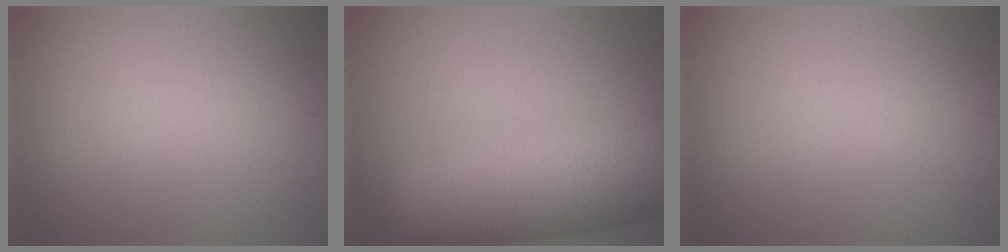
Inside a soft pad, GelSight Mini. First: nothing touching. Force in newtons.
{"total": 11.4, "press": 11.4, "slide": 0.6}
{"total": 0.0}